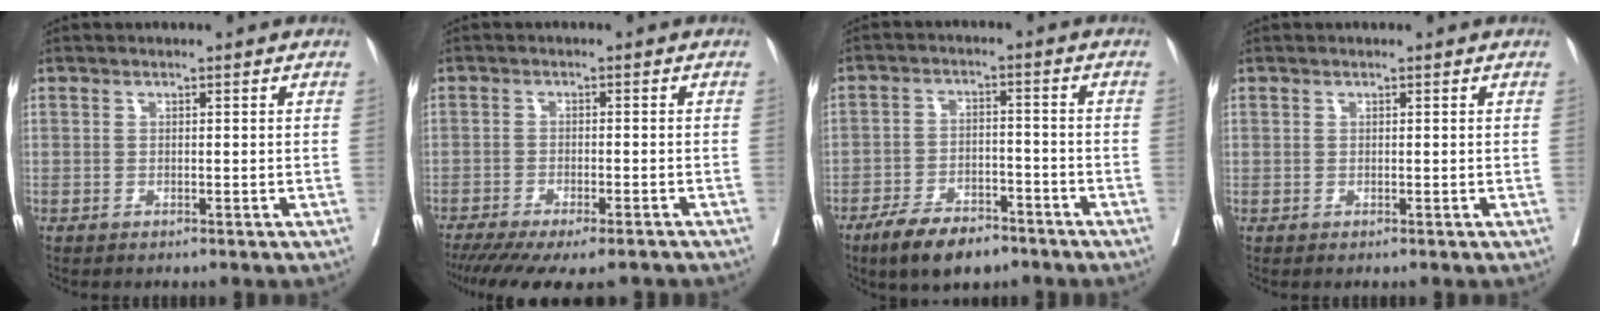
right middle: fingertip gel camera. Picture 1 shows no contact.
{"total": 14.1, "force": [-11.8, 3.0, 7.2], "torque": [-0.136, -0.030, -0.167]}
{"total": 8.7, "force": [-6.5, 3.2, 4.7], "torque": [-0.086, -0.007, -0.112]}
{"total": 0.0}